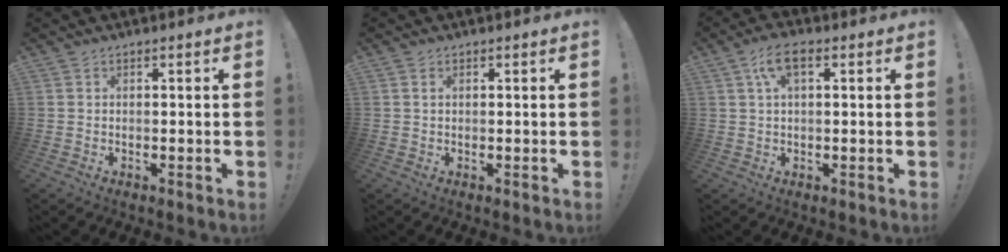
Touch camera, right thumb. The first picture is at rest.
{"total": 0.8, "force": [0.4, 0.6, 0.5], "torque": [-0.009, 0.001, 0.006]}
{"total": 5.9, "force": [2.0, 2.5, 5.0], "torque": [-0.096, 0.008, 0.037]}